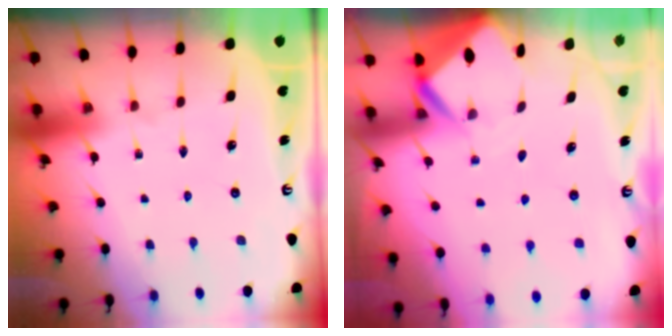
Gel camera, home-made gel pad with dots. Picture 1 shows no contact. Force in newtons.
{"total": 3.3, "press": 3.3, "slide": 0.2}